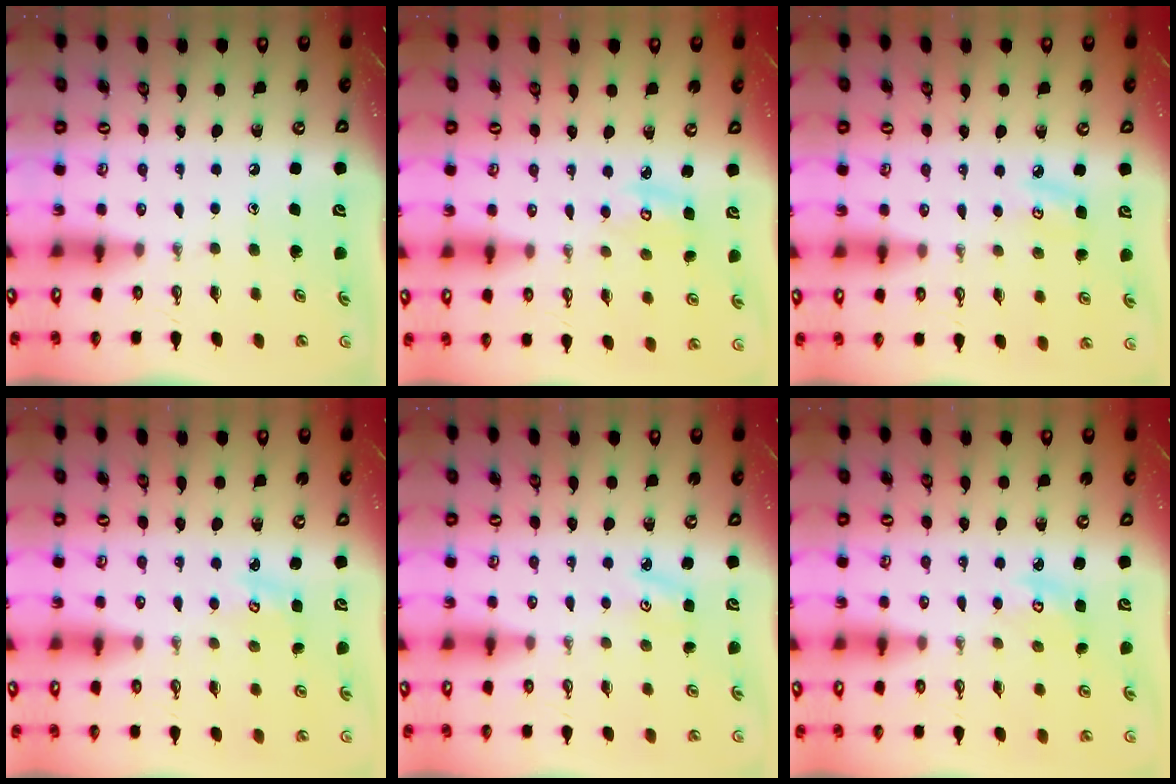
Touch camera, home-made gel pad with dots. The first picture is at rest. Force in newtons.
{"total": 3.8, "press": 3.8, "slide": 0.1}
{"total": 4.6, "press": 4.6, "slide": 0.4}
{"total": 2.1, "press": 2.1, "slide": 0.2}
{"total": 3.0, "press": 3.0, "slide": 0.4}
{"total": 3.0, "press": 3.0, "slide": 0.2}